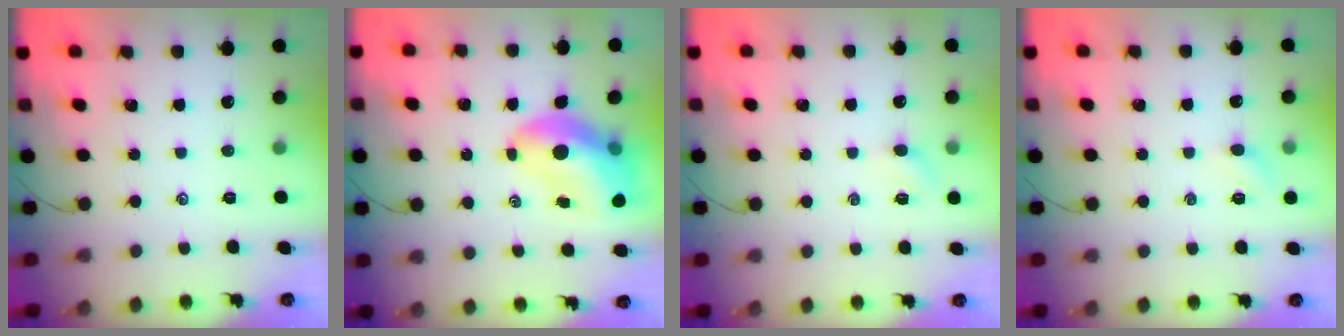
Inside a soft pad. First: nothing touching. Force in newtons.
{"total": 12.6, "press": 12.0, "slide": 3.9}
{"total": 3.1, "press": 2.9, "slide": 0.9}
{"total": 3.1, "press": 3.0, "slide": 1.0}